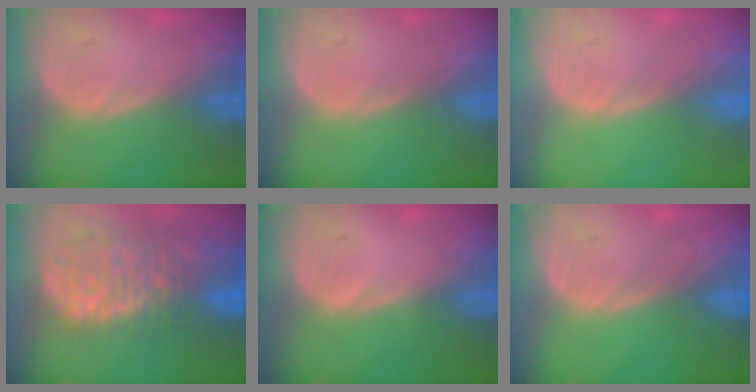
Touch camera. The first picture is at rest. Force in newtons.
{"total": 0.0}
{"total": 0.0}
{"total": 12.1, "press": 9.9, "slide": 6.9}
{"total": 0.0}
{"total": 0.0}